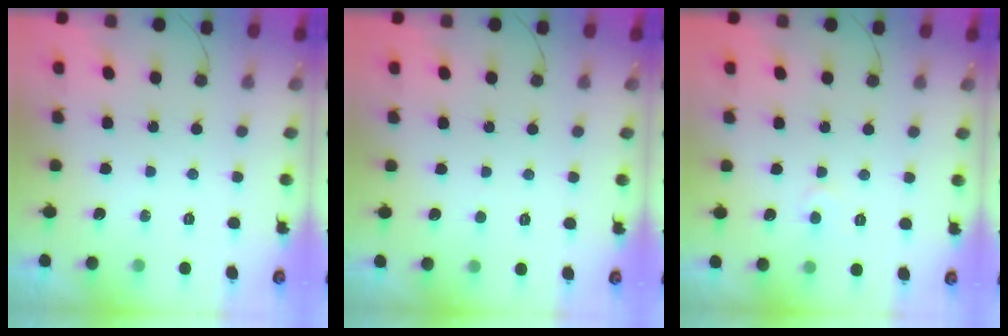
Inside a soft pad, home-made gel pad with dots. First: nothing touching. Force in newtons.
{"total": 2.2, "press": 2.2, "slide": 0.2}
{"total": 5.0, "press": 5.0, "slide": 0.5}